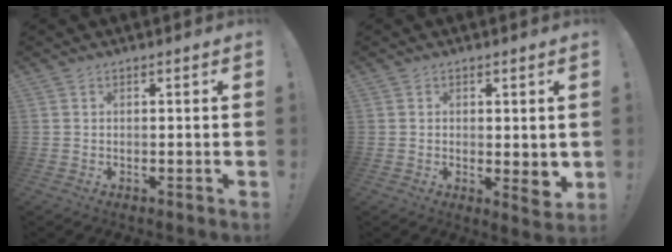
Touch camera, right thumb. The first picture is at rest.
{"total": 3.1, "force": [0.4, 1.6, 2.6], "torque": [-0.020, -0.010, 0.006]}